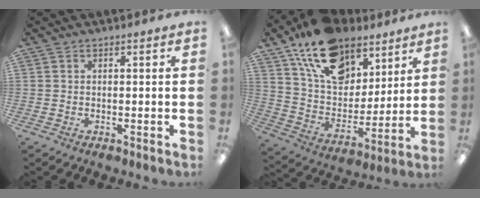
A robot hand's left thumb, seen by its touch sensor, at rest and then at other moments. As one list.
[{"total": 19.7, "force": [13.0, 11.4, 9.3], "torque": [-0.172, -0.064, 0.239]}]